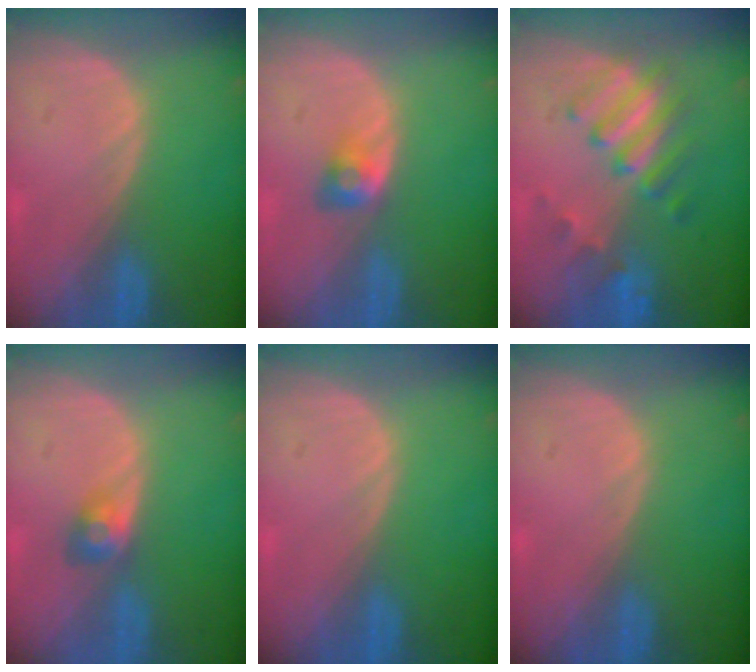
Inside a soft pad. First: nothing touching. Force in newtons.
{"total": 2.9, "press": 2.5, "slide": 1.4}
{"total": 6.5, "press": 6.5, "slide": 0.8}
{"total": 3.0, "press": 2.6, "slide": 1.4}
{"total": 0.0}
{"total": 0.0}